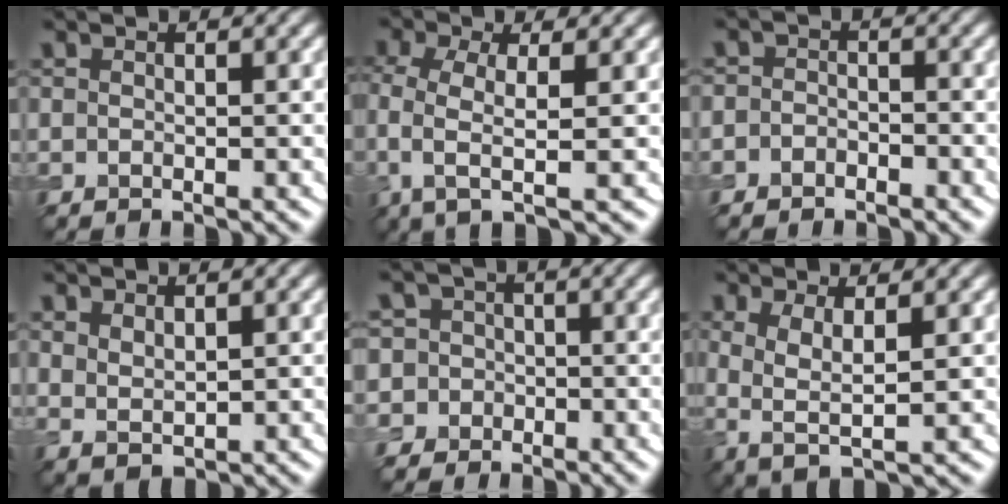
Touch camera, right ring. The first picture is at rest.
{"total": 4.5, "force": [-0.4, 1.5, 4.2], "torque": [-0.090, -0.005, -0.012]}
{"total": 1.5, "force": [-1.2, 0.9, 0.2], "torque": [0.000, 0.005, -0.025]}
{"total": 1.8, "force": [1.2, 0.8, 1.2], "torque": [-0.028, -0.006, 0.029]}
{"total": 5.4, "force": [-1.0, 5.3, 0.6], "torque": [0.002, 0.020, -0.056]}
{"total": 3.3, "force": [0.2, 0.9, 3.2], "torque": [-0.066, -0.005, 0.003]}